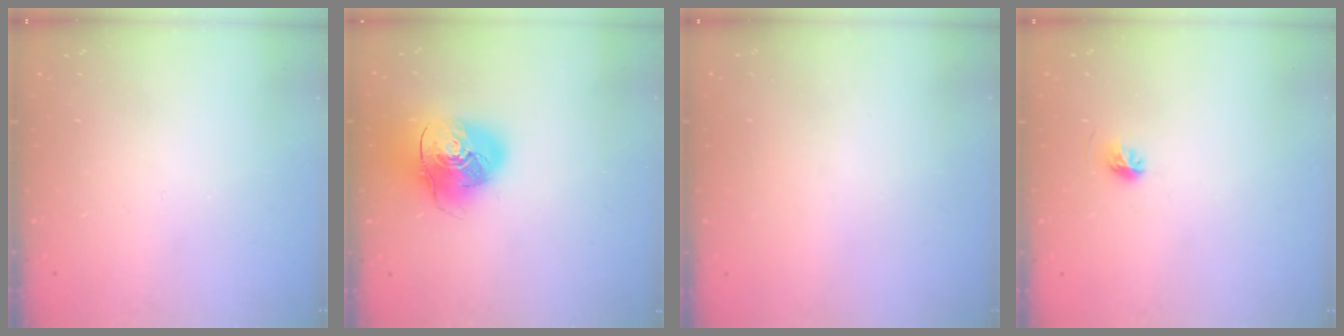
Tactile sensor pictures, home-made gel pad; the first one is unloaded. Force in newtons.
{"total": 15.6, "press": 15.4, "slide": 2.2}
{"total": 0.9, "press": 0.9, "slide": 0.1}
{"total": 4.5, "press": 4.3, "slide": 1.4}